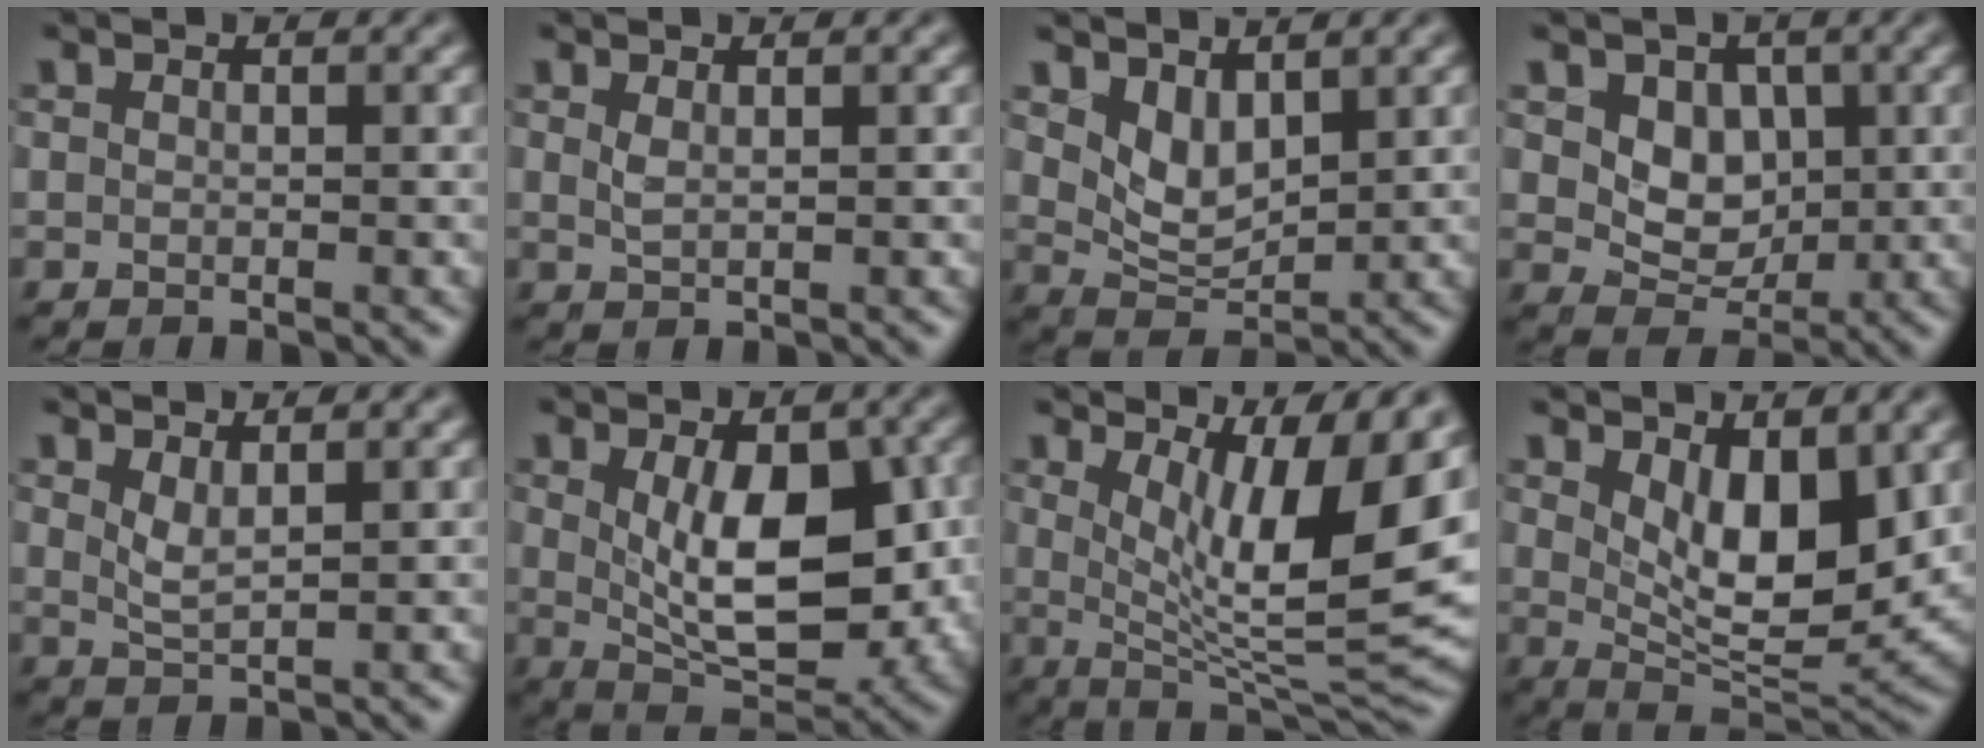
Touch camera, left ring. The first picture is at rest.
{"total": 1.0, "force": [0.5, 0.3, 0.8], "torque": [-0.020, -0.002, 0.012]}
{"total": 3.3, "force": [1.8, 1.8, 2.1], "torque": [-0.048, -0.011, 0.037]}
{"total": 4.0, "force": [0.9, 3.2, 2.3], "torque": [-0.044, -0.011, 0.011]}
{"total": 1.8, "force": [1.0, 0.5, 1.4], "torque": [-0.032, -0.006, 0.024]}
{"total": 9.3, "force": [0.6, 4.6, 8.0], "torque": [-0.134, -0.015, 0.023]}
{"total": 12.2, "force": [3.4, 3.6, 11.2], "torque": [-0.154, -0.018, 0.060]}
{"total": 7.3, "force": [2.2, 3.3, 6.1], "torque": [-0.101, -0.021, 0.043]}